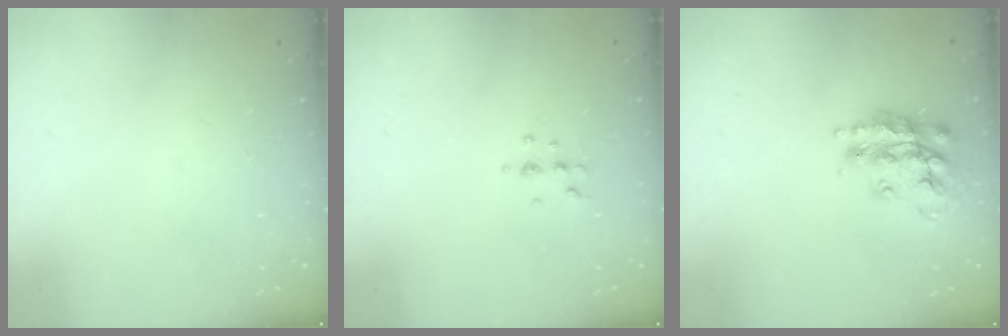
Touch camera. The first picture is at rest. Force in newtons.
{"total": 5.2, "press": 5.0, "slide": 1.1}
{"total": 16.8, "press": 16.7, "slide": 1.5}